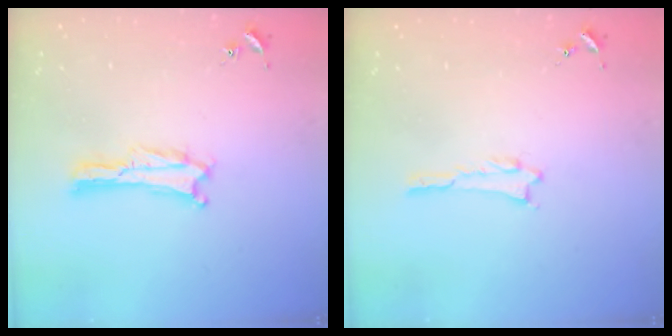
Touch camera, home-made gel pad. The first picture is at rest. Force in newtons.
{"total": 0.0}